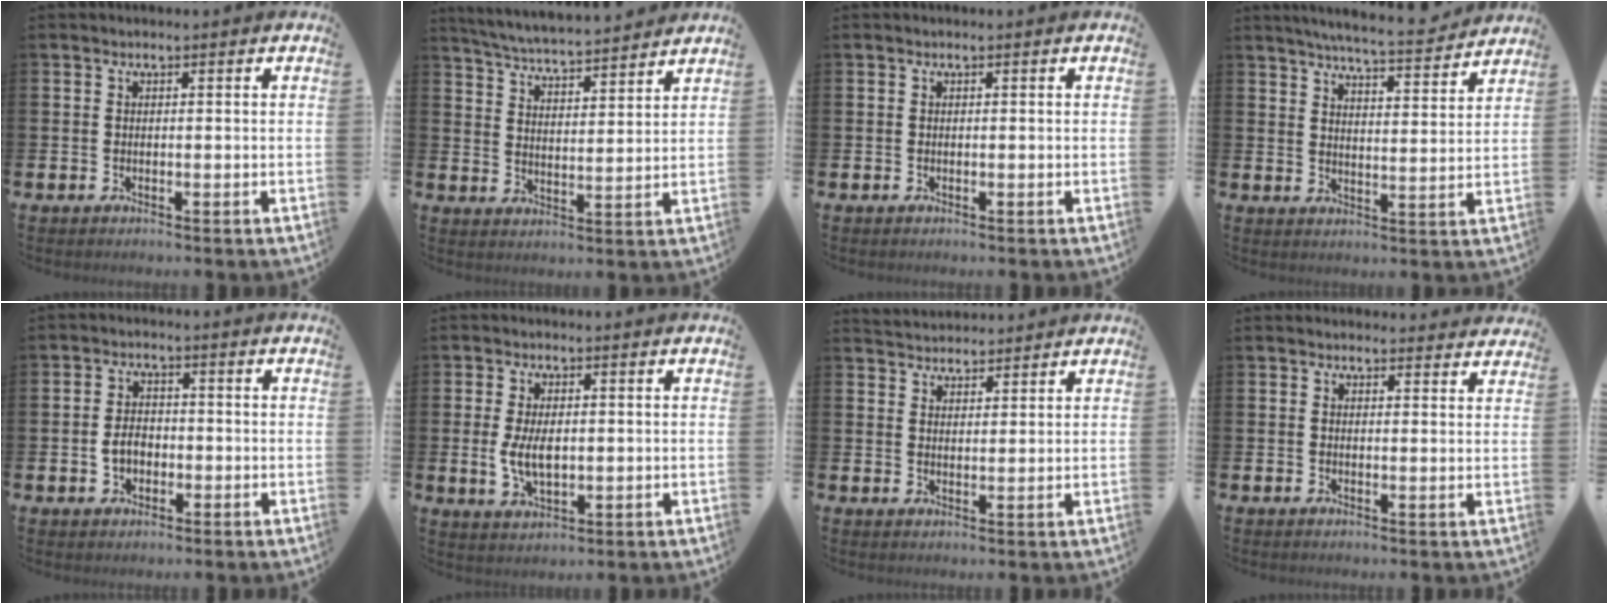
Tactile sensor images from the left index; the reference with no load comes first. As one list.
[{"total": 5.6, "force": [5.5, 0.0, 0.7], "torque": [-0.039, -0.040, 0.097]}, {"total": 0.0}, {"total": 6.4, "force": [6.2, 0.0, 1.6], "torque": [-0.039, -0.042, 0.105]}, {"total": 3.1, "force": [-0.8, 2.3, 2.0], "torque": [-0.027, 0.002, -0.020]}, {"total": 4.9, "force": [0.2, 2.7, 4.1], "torque": [-0.077, 0.002, -0.002]}, {"total": 3.3, "force": [3.2, 0.8, -0.4], "torque": [0.002, -0.014, 0.059]}, {"total": 1.8, "force": [1.8, 0.4, -0.1], "torque": [0.008, -0.009, 0.031]}]